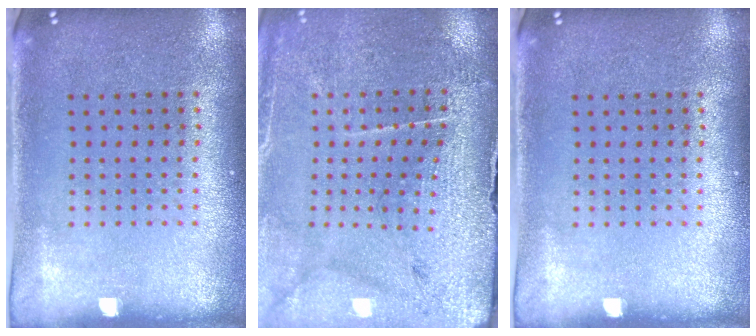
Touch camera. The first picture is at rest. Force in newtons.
{"total": 3.3, "press": 3.3, "slide": 0.1}
{"total": 0.0}